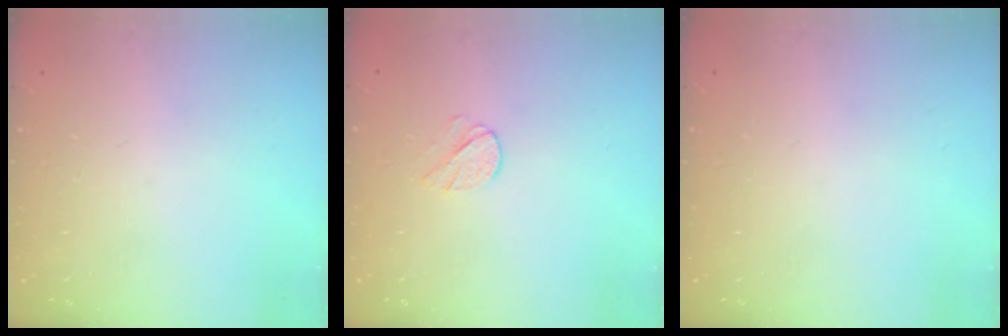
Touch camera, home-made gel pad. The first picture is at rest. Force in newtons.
{"total": 4.5, "press": 4.5, "slide": 0.6}
{"total": 0.0}